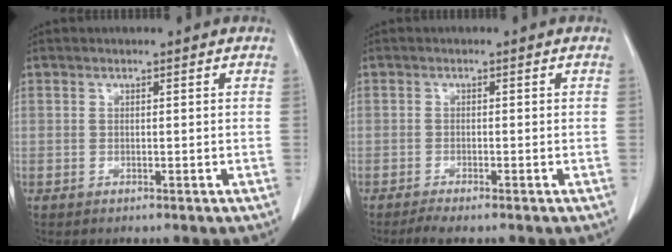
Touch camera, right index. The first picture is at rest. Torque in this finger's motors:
{"motor_torque": [-0.09, 0.05, 0.07, 0.01]}